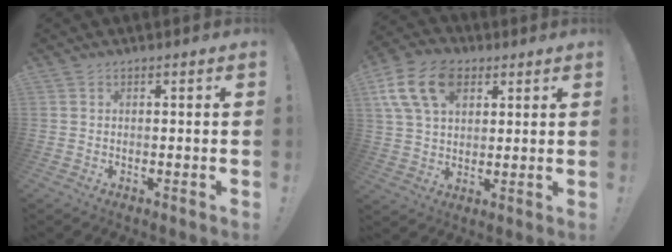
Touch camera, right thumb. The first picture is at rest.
{"total": 15.5, "force": [6.7, 10.5, 9.2], "torque": [-0.170, -0.020, 0.128]}